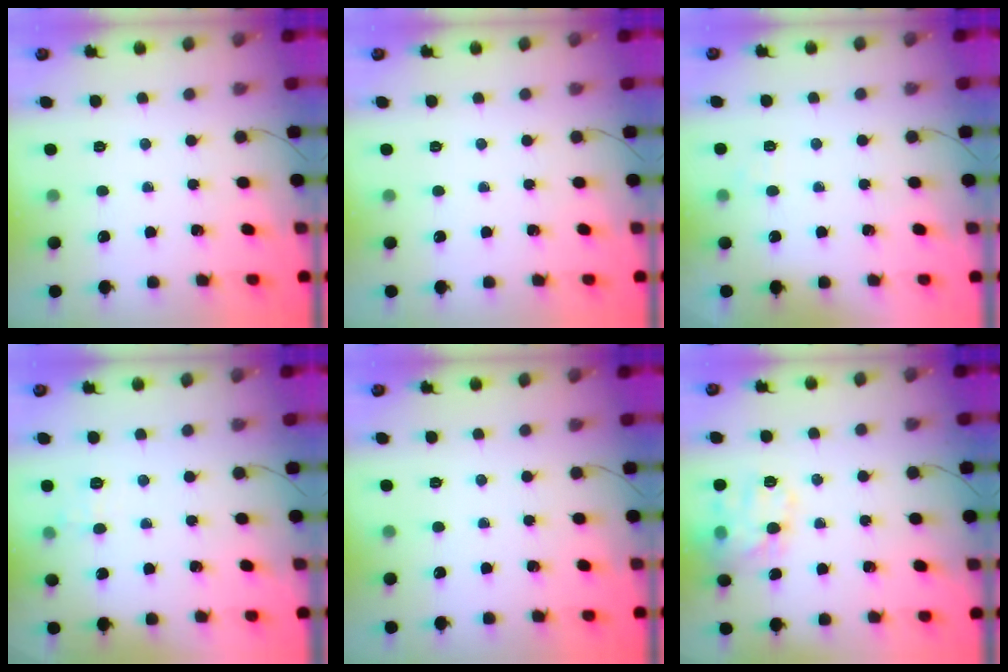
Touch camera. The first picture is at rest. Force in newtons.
{"total": 0.0}
{"total": 3.7, "press": 3.6, "slide": 1.1}
{"total": 5.3, "press": 5.1, "slide": 1.5}
{"total": 0.0}
{"total": 13.3, "press": 13.3, "slide": 0.7}